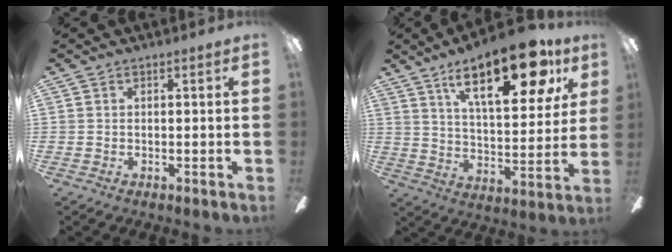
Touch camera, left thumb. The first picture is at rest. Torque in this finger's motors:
{"motor_torque": [0.51, 0.52, 1.35, -1.43, 0.10]}